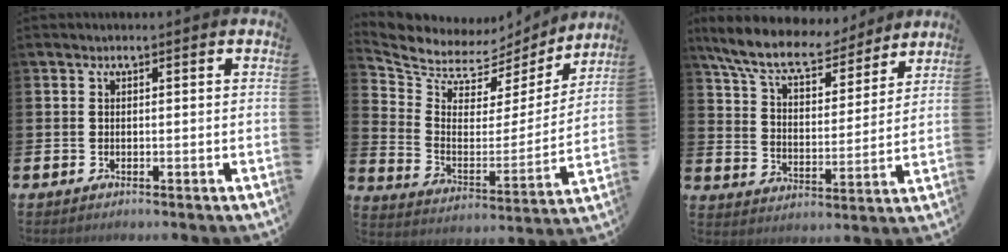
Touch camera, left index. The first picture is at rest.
{"total": 6.6, "force": [6.0, 2.6, 0.5], "torque": [-0.051, -0.053, 0.100]}
{"total": 9.6, "force": [8.6, 2.3, 3.3], "torque": [-0.095, -0.054, 0.151]}